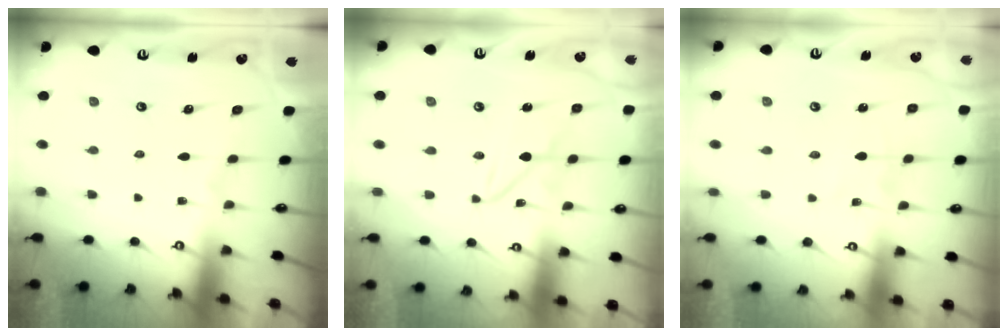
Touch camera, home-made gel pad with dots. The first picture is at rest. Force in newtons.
{"total": 2.9, "press": 2.9, "slide": 0.2}
{"total": 1.1, "press": 1.1, "slide": 0.0}